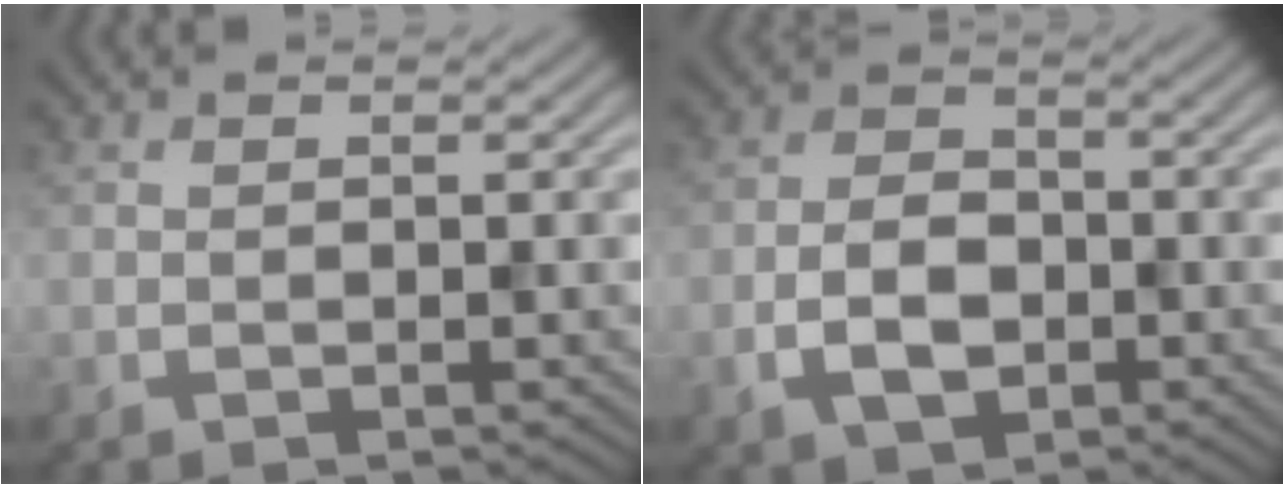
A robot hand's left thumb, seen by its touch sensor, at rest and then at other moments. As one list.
[{"total": 5.1, "force": [-1.9, 3.2, 3.5], "torque": [-0.067, 0.002, -0.040]}]